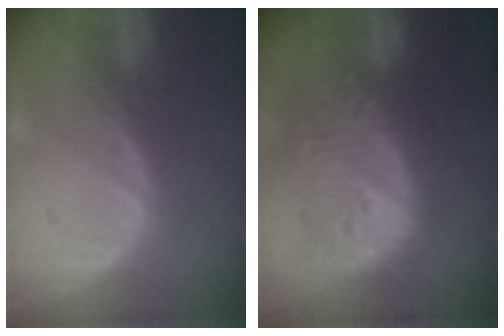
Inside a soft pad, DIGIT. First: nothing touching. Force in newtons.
{"total": 12.2, "press": 10.9, "slide": 5.5}